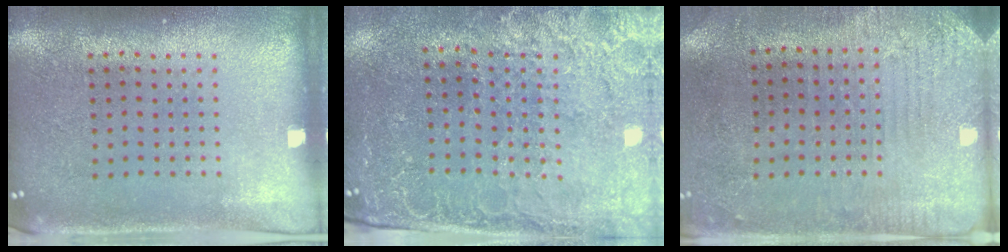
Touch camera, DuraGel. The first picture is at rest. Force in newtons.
{"total": 2.9, "press": 2.8, "slide": 0.8}
{"total": 2.8, "press": 2.4, "slide": 1.5}